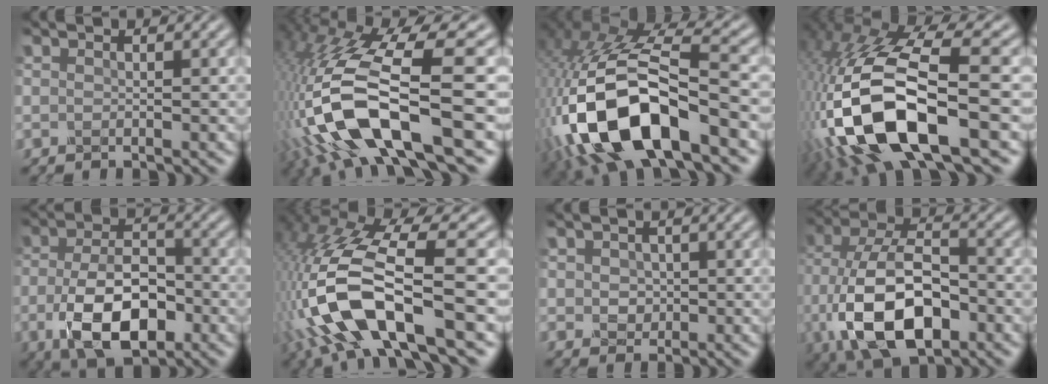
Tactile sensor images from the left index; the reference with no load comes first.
{"total": 13.2, "force": [-3.7, 4.7, 11.8], "torque": [-0.251, 0.006, -0.057]}
{"total": 13.8, "force": [-5.2, 6.4, 11.0], "torque": [-0.241, -0.013, -0.083]}
{"total": 14.6, "force": [-4.8, 5.9, 12.5], "torque": [-0.270, -0.014, -0.078]}
{"total": 8.1, "force": [-2.9, 4.3, 6.2], "torque": [-0.138, -0.010, -0.052]}
{"total": 11.8, "force": [-3.5, 4.4, 10.4], "torque": [-0.223, 0.001, -0.056]}
{"total": 1.4, "force": [0.3, 1.4, 0.1], "torque": [0.002, -0.006, 0.001]}
{"total": 11.5, "force": [-3.5, 6.5, 8.8], "torque": [-0.187, -0.014, -0.063]}